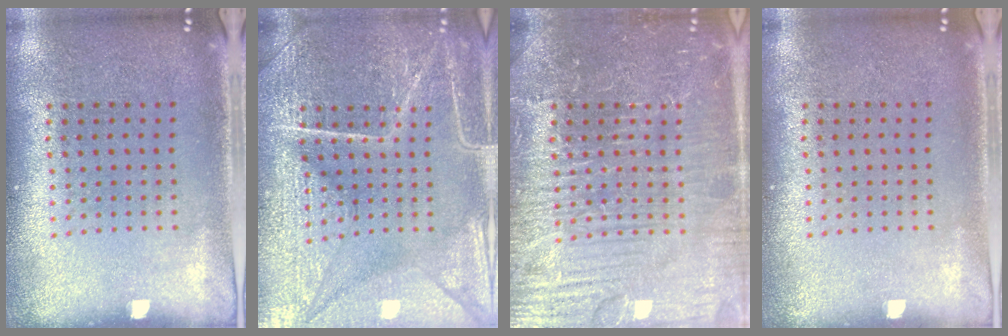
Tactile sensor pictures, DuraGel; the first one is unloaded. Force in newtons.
{"total": 7.3, "press": 7.2, "slide": 0.9}
{"total": 7.7, "press": 7.7, "slide": 1.0}
{"total": 0.0}